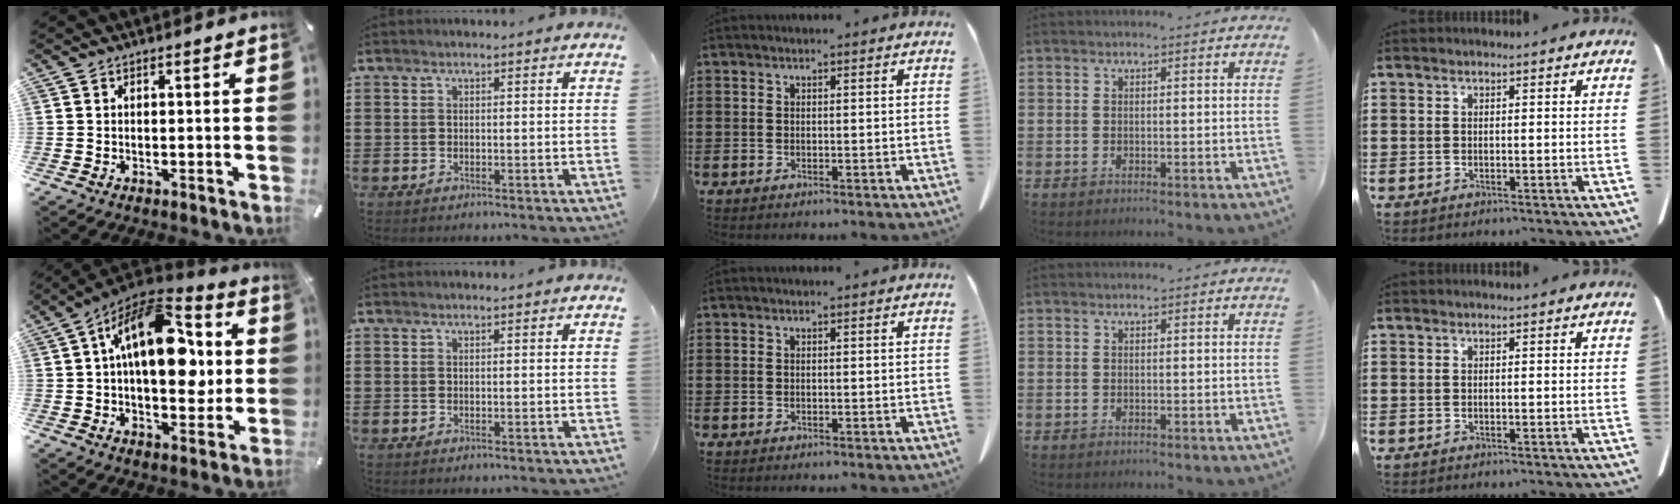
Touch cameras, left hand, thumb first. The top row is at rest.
{"thumb": {"total": 20.6, "force": [4.2, 11.6, 16.5], "torque": [-0.270, -0.013, 0.068]}}